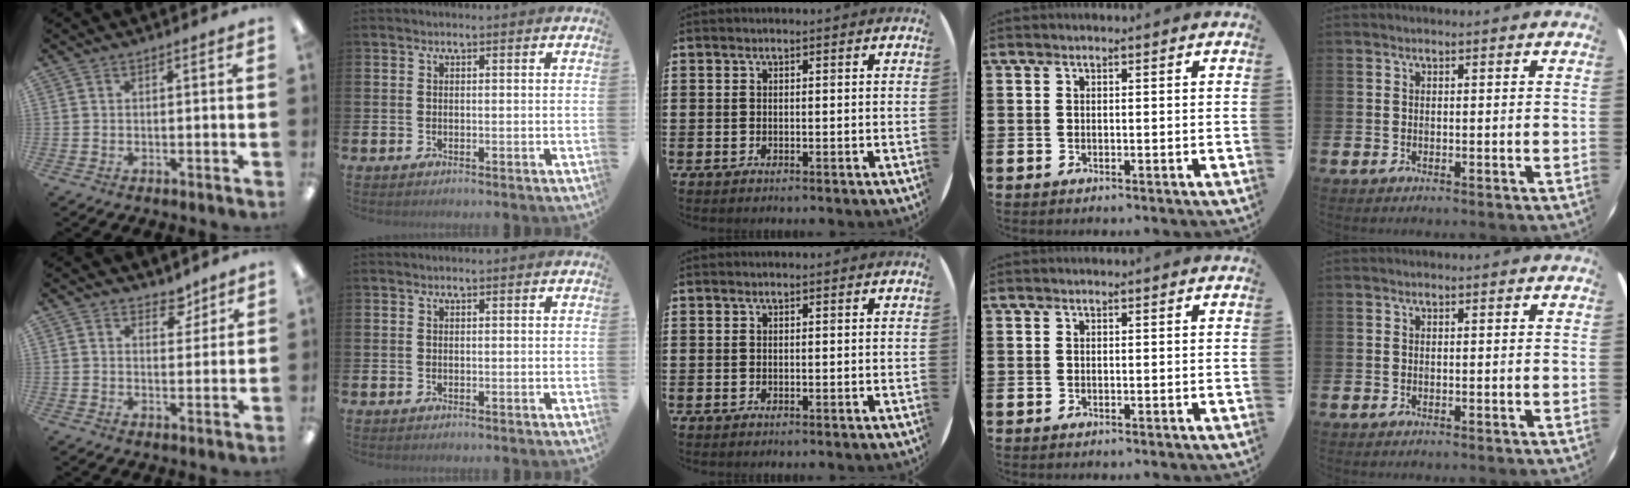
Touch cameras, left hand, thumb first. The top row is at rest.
{"thumb": {"total": 4.8, "force": [3.8, 2.6, 1.4], "torque": [0.003, -0.026, 0.062]}}